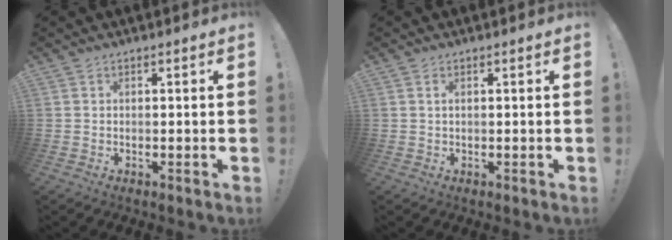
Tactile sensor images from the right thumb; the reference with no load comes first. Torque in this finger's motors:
{"motor_torque": [0.08, -0.05, 0.01, 0.26, 0.03]}